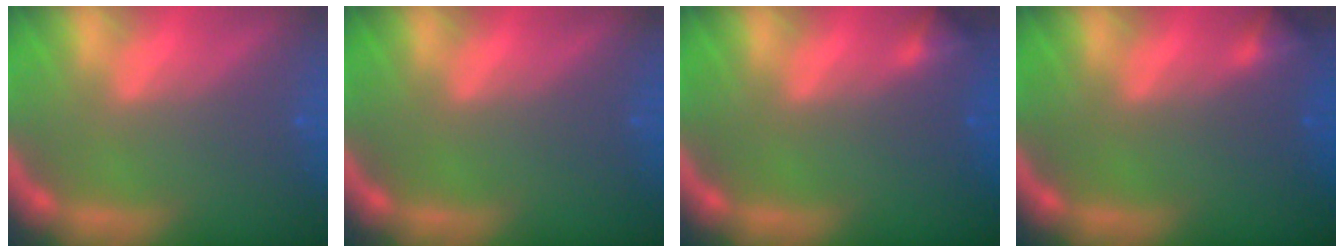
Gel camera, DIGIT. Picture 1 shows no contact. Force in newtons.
{"total": 0.0}
{"total": 1.4}
{"total": 1.4}